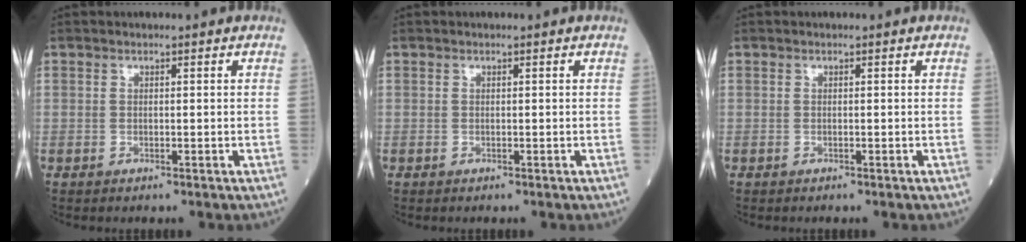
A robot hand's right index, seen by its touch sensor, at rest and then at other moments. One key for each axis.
{"total": 0.0}
{"total": 0.0}